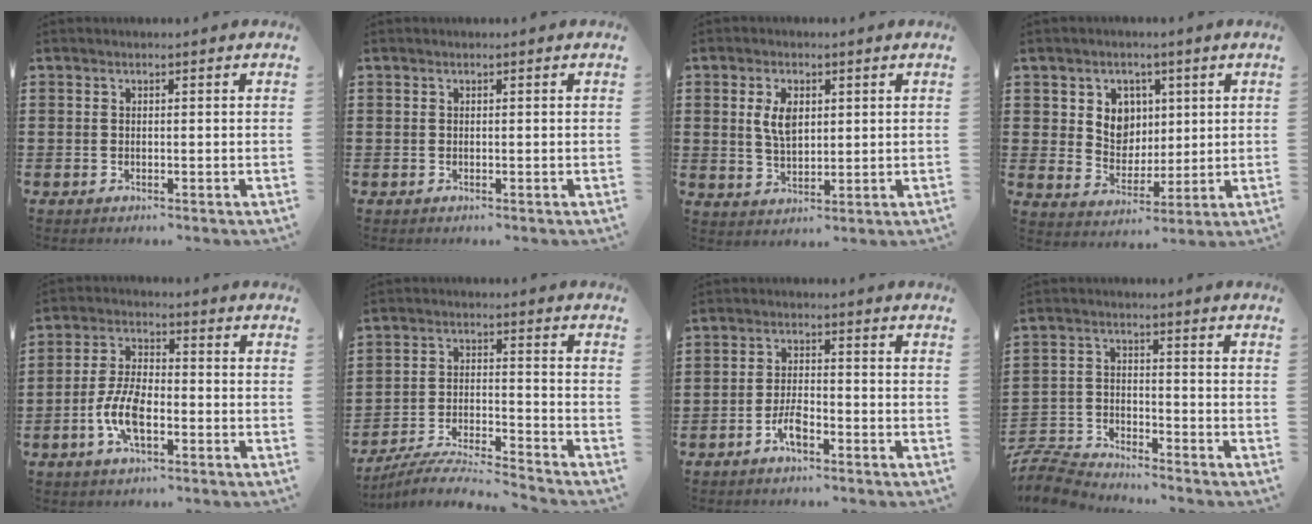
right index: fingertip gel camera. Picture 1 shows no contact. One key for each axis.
{"total": 0.0}
{"total": 4.9, "fx": 1.3, "fy": 2.8, "fz": 3.9, "tx": -0.084, "ty": 0.011, "tz": 0.022}
{"total": 5.9, "fx": 2.0, "fy": 5.3, "fz": 1.6, "tx": -0.043, "ty": 0.007, "tz": 0.032}
{"total": 7.6, "fx": -2.5, "fy": 3.5, "fz": 6.2, "tx": -0.146, "ty": -0.002, "tz": -0.054}
{"total": 6.4, "fx": -6.2, "fy": 0.0, "fz": 1.7, "tx": -0.044, "ty": -0.002, "tz": -0.124}
{"total": 4.0, "fx": -2.4, "fy": 1.4, "fz": 2.9, "tx": -0.071, "ty": 0.000, "tz": -0.051}
{"total": 6.3, "fx": -6.2, "fy": 1.2, "fz": 0.8, "tx": -0.034, "ty": 0.008, "tz": -0.128}